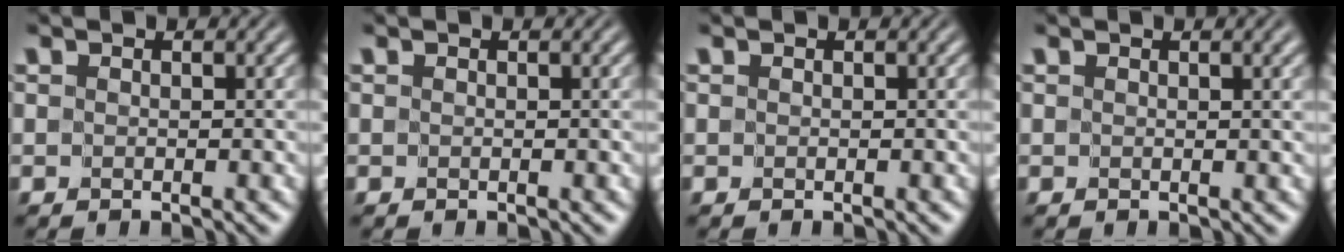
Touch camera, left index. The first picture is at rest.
{"total": 0.0}
{"total": 0.0}
{"total": 1.0, "force": [0.6, 0.0, 0.8], "torque": [-0.009, 0.000, 0.009]}